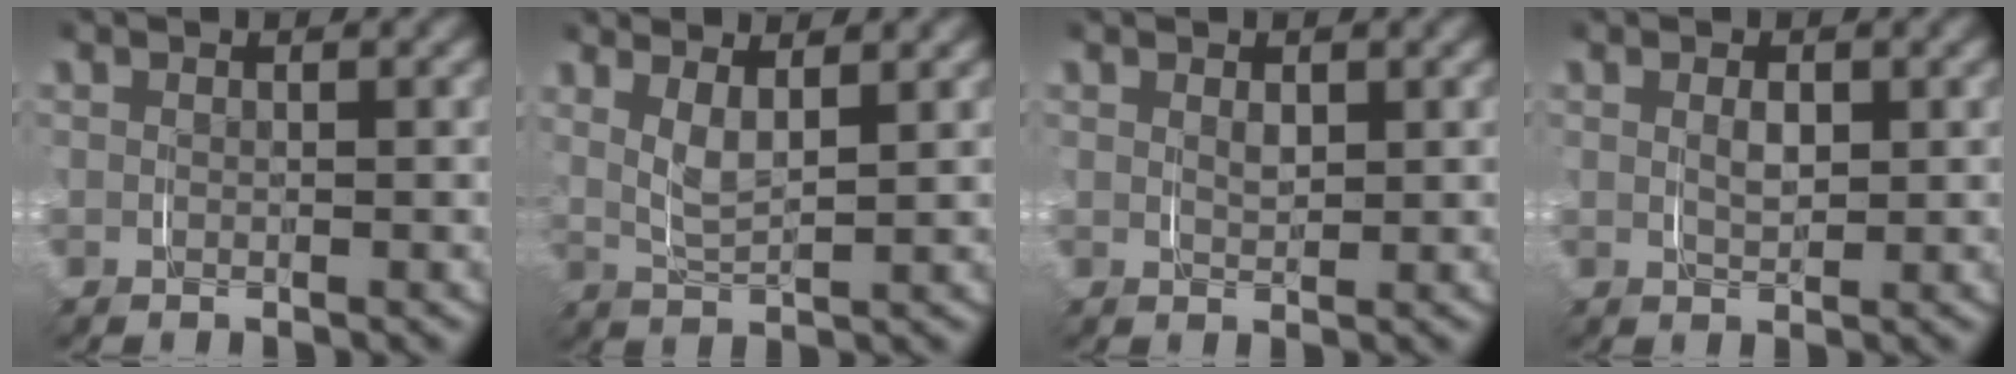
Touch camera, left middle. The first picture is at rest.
{"total": 4.0, "force": [1.7, 1.9, 3.1], "torque": [-0.066, -0.008, 0.034]}
{"total": 1.2, "force": [0.7, 0.5, 0.8], "torque": [-0.014, -0.009, 0.018]}
{"total": 1.8, "force": [0.5, 0.9, 1.4], "torque": [-0.026, -0.009, 0.015]}